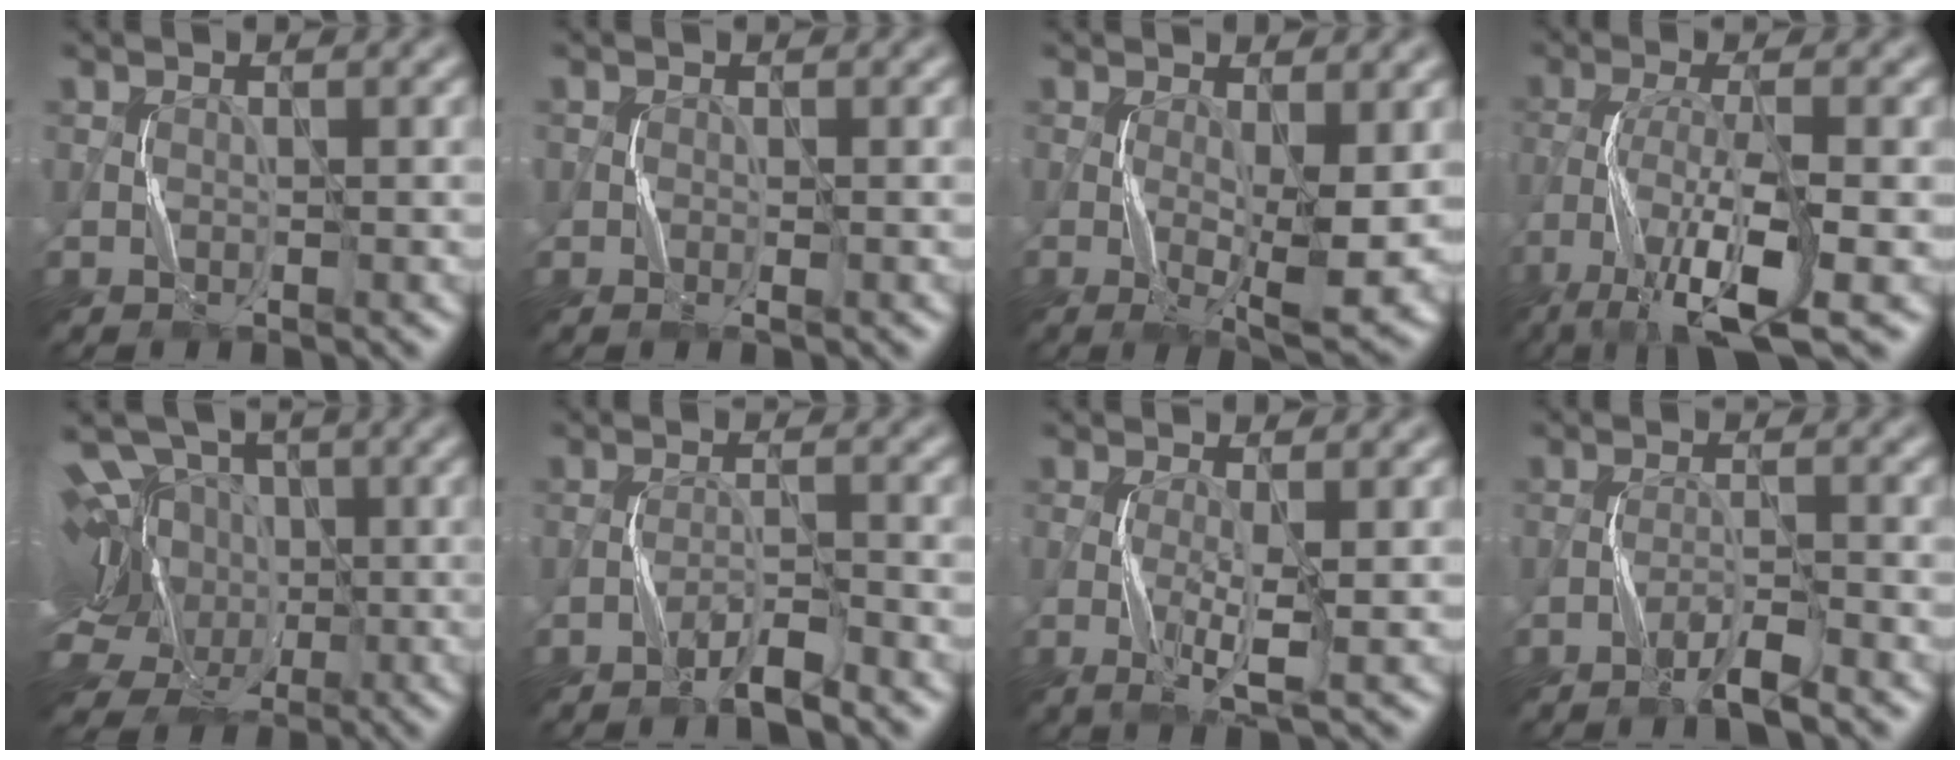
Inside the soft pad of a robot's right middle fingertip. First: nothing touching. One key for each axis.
{"total": 0.8, "fx": -0.2, "fy": 0.5, "fz": 0.6, "tx": -0.007, "ty": -0.001, "tz": -0.004}
{"total": 6.6, "fx": -0.8, "fy": 1.5, "fz": 6.4, "tx": -0.106, "ty": -0.015, "tz": -0.006}
{"total": 9.0, "fx": -4.8, "fy": 2.1, "fz": 7.3, "tx": -0.144, "ty": -0.007, "tz": -0.093}
{"total": 14.6, "fx": 1.2, "fy": 11.1, "fz": 9.4, "tx": -0.176, "ty": 0.040, "tz": -0.023}
{"total": 2.7, "fx": -2.1, "fy": 0.1, "fz": 1.6, "tx": -0.029, "ty": 0.007, "tz": -0.045}
{"total": 3.1, "fx": -0.5, "fy": 0.5, "fz": 3.1, "tx": -0.067, "ty": -0.010, "tz": -0.007}
{"total": 2.7, "fx": -2.0, "fy": 0.1, "fz": 1.9, "tx": -0.034, "ty": 0.007, "tz": -0.045}